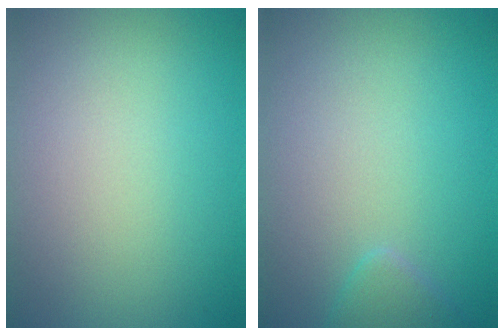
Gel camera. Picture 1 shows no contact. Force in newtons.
{"total": 1.4, "press": 1.4, "slide": 0.1}